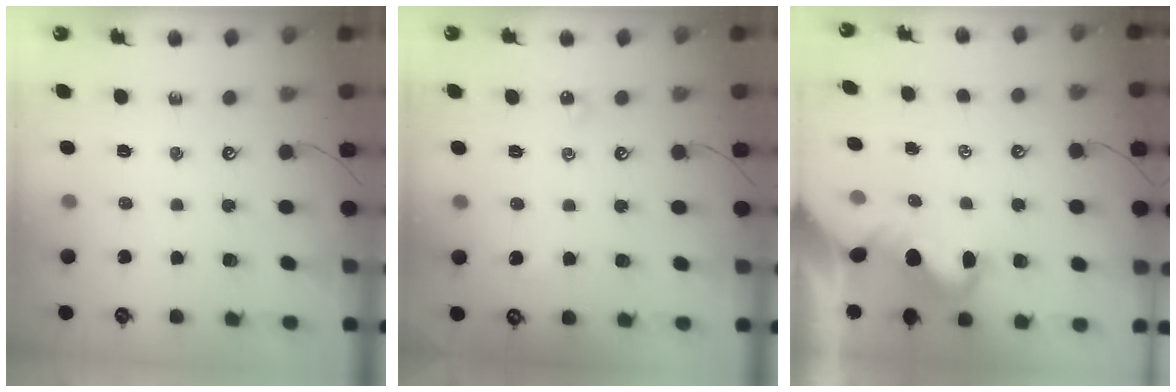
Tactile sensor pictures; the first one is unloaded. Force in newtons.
{"total": 2.6, "press": 2.6, "slide": 0.5}
{"total": 1.7, "press": 1.7, "slide": 0.4}